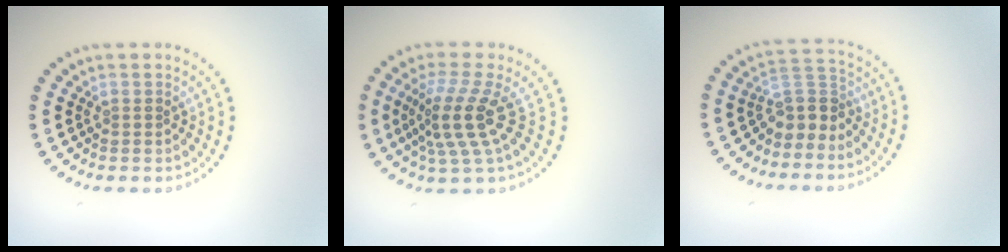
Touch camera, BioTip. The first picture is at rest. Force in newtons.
{"total": 4.3, "press": 3.1, "slide": 3.0}
{"total": 3.2, "press": 2.6, "slide": 1.9}